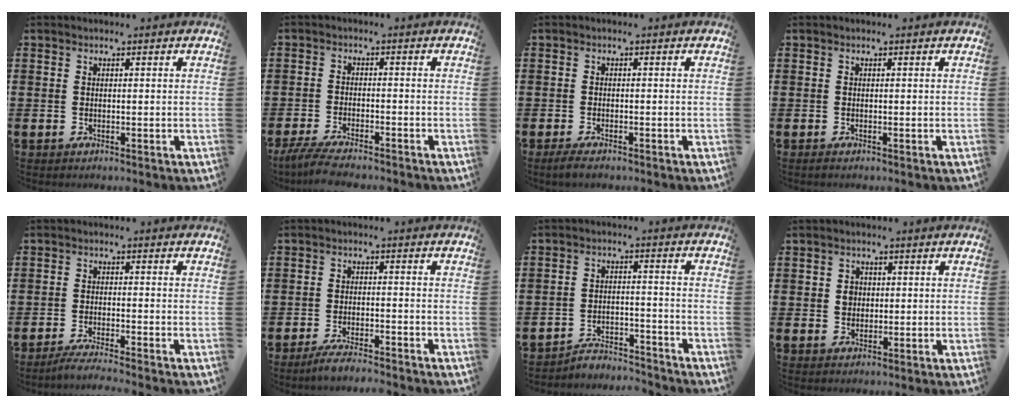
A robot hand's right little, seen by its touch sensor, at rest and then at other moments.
{"total": 3.4, "force": [-3.1, 0.3, 1.3], "torque": [-0.036, -0.004, -0.063]}
{"total": 1.4, "force": [-0.9, 0.4, 1.0], "torque": [-0.018, 0.000, -0.018]}
{"total": 0.0}
{"total": 2.4, "force": [-2.0, -0.2, 1.3], "torque": [-0.020, 0.000, -0.037]}
{"total": 3.1, "force": [-2.8, 0.0, 1.4], "torque": [-0.022, 0.002, -0.053]}
{"total": 3.8, "force": [-3.7, 0.5, 0.1], "torque": [-0.007, 0.006, -0.080]}
{"total": 1.9, "force": [0.4, 1.7, 0.7], "torque": [-0.001, 0.004, 0.003]}